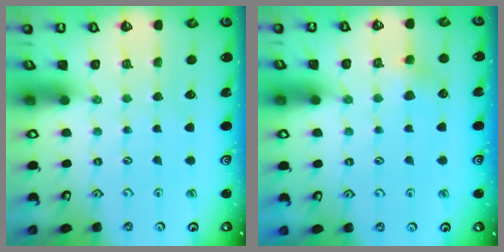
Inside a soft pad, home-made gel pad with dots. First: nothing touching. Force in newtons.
{"total": 4.6, "press": 4.6, "slide": 0.5}